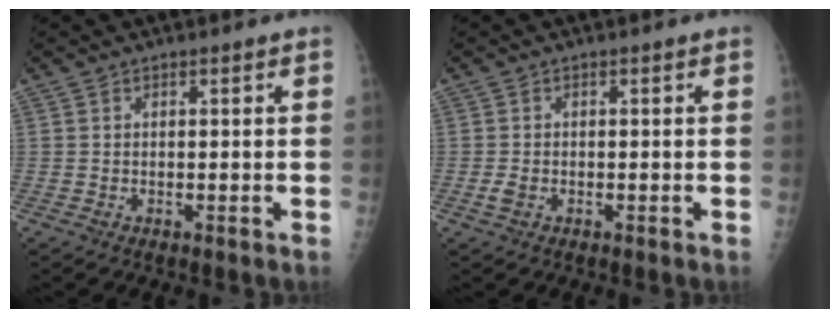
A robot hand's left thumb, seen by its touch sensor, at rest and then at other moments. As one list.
[{"total": 1.7, "force": [-0.7, 1.1, 1.0], "torque": [-0.023, 0.004, -0.012]}]